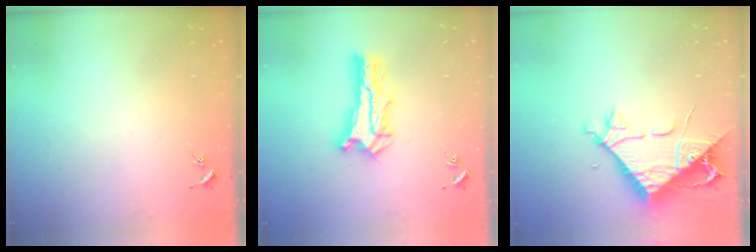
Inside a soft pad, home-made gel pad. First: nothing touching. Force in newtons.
{"total": 2.7, "press": 2.7, "slide": 0.3}
{"total": 8.7, "press": 8.6, "slide": 1.0}